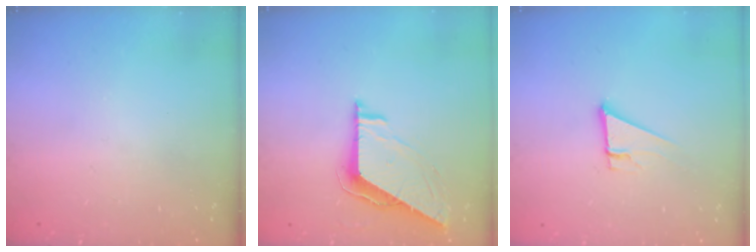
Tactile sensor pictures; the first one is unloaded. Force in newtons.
{"total": 8.1, "press": 8.1, "slide": 0.5}
{"total": 8.4, "press": 8.0, "slide": 2.5}